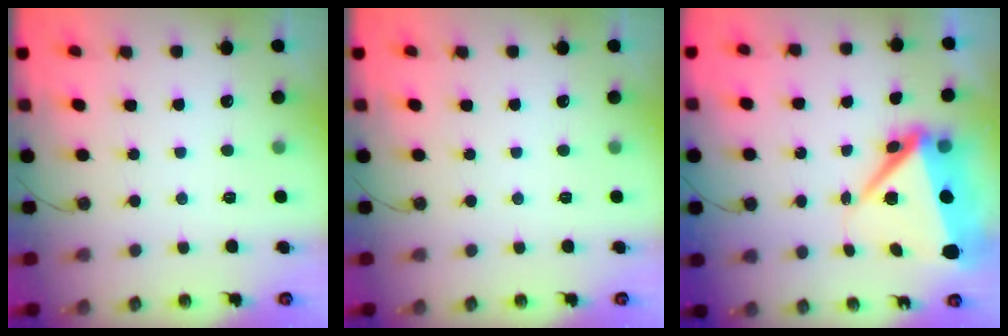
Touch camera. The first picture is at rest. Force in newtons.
{"total": 0.0}
{"total": 10.8, "press": 10.7, "slide": 1.2}